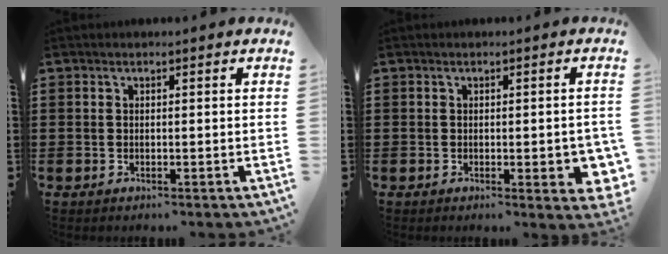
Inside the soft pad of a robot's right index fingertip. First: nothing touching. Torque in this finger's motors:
{"motor_torque": [0.26, 0.00, 0.19, 0.03]}